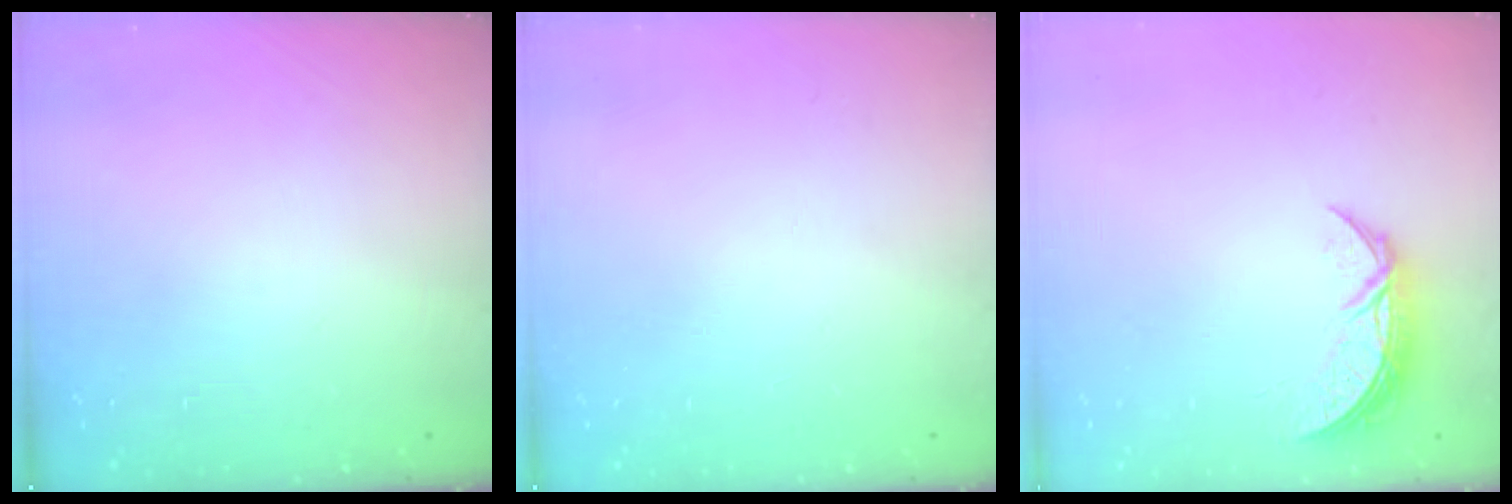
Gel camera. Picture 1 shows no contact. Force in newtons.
{"total": 0.0}
{"total": 7.1, "press": 7.1, "slide": 0.5}